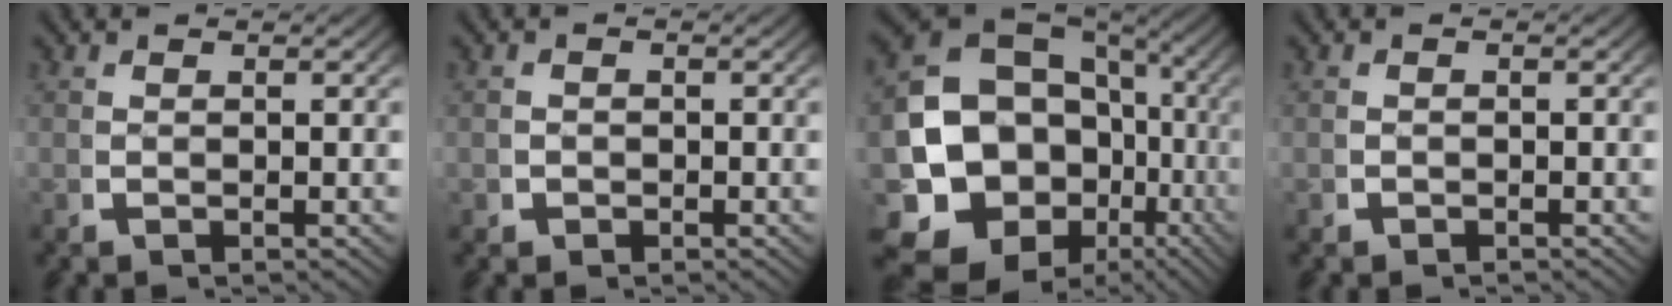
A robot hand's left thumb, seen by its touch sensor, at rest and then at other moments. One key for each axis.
{"total": 1.0, "fx": -0.5, "fy": 0.8, "fz": 0.1, "tx": -0.002, "ty": -0.007, "tz": -0.008}
{"total": 19.4, "fx": -4.3, "fy": 14.5, "fz": 12.2, "tx": -0.262, "ty": -0.084, "tz": -0.047}
{"total": 0.6, "fx": -0.6, "fy": 0.3, "fz": 0.0, "tx": -0.001, "ty": -0.006, "tz": -0.009}